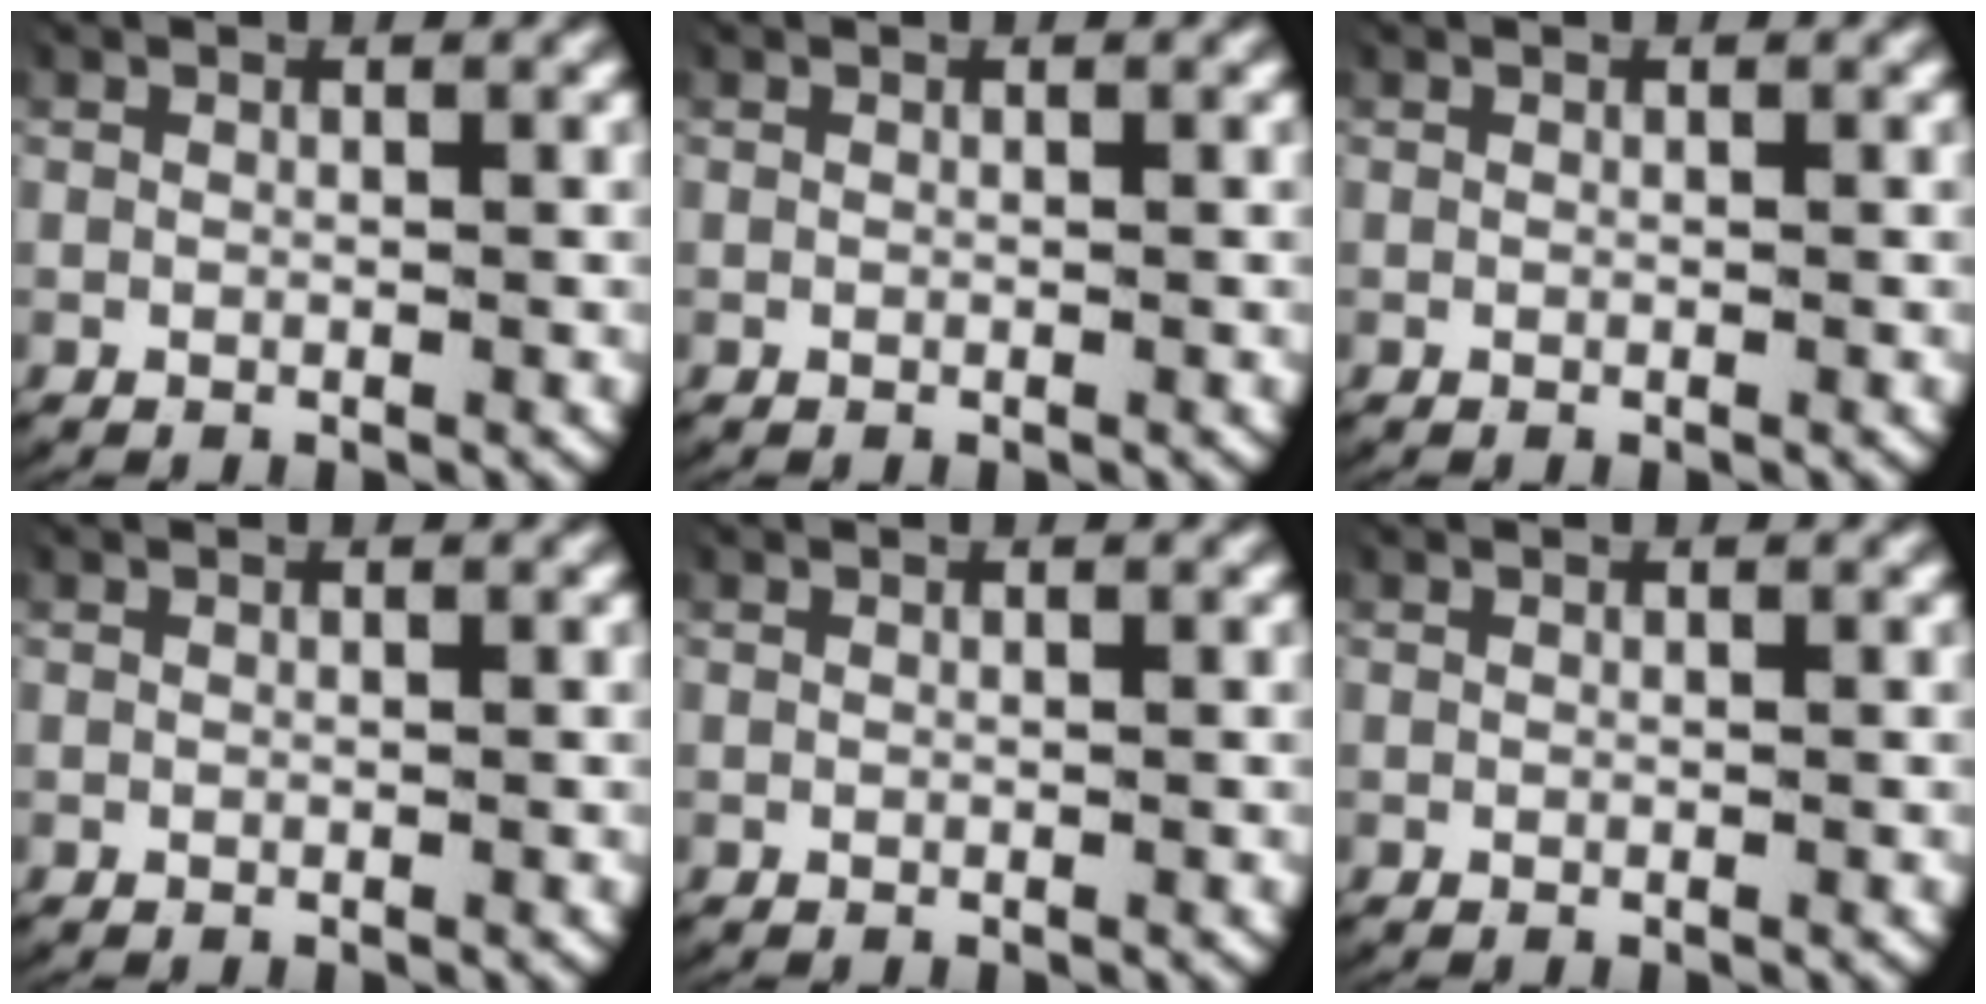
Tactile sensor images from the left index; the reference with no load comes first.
{"total": 0.0}
{"total": 0.0}
{"total": 0.0}
{"total": 0.0}
{"total": 0.0}